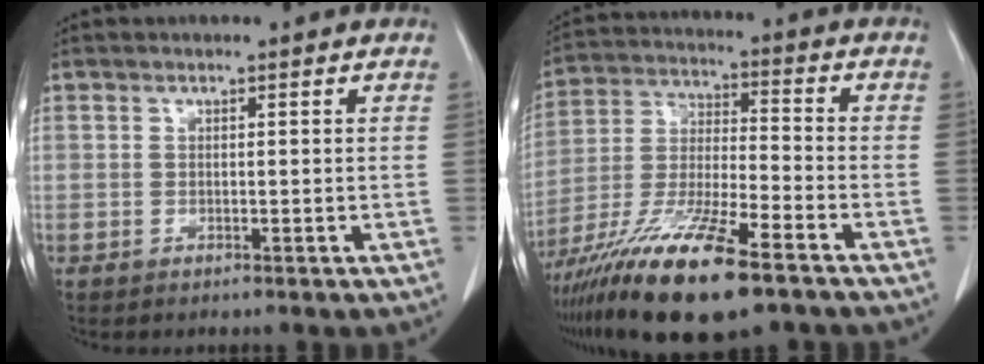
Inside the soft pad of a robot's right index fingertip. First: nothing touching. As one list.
[{"total": 18.0, "force": [-11.6, 2.7, 13.5], "torque": [-0.269, -0.039, -0.212]}]